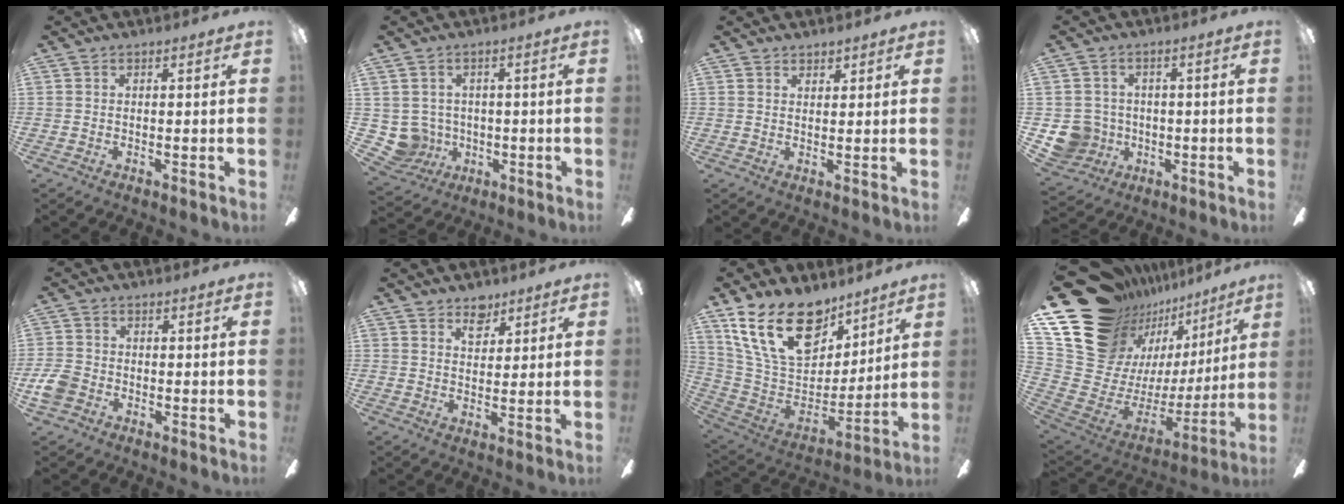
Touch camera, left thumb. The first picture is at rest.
{"total": 6.0, "force": [0.7, 5.9, 0.5], "torque": [-0.053, -0.006, 0.021]}
{"total": 2.1, "force": [1.9, 1.0, -0.1], "torque": [0.001, -0.005, 0.038]}
{"total": 7.8, "force": [-1.2, 7.6, 1.4], "torque": [-0.057, 0.008, -0.014]}
{"total": 5.4, "force": [-2.0, 4.3, 2.7], "torque": [-0.060, 0.013, -0.036]}
{"total": 5.4, "force": [4.1, 3.2, 1.4], "torque": [-0.009, -0.017, 0.071]}
{"total": 24.7, "force": [14.2, 14.3, 14.3], "torque": [-0.257, -0.078, 0.261]}
{"total": 23.5, "force": [14.6, 15.3, 10.3], "torque": [-0.181, -0.132, 0.321]}